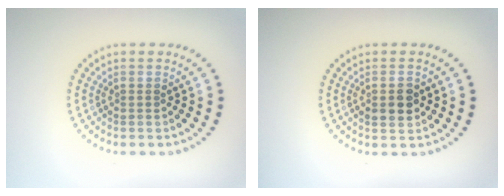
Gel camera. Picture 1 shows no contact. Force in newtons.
{"total": 2.2, "press": 2.1, "slide": 0.2}